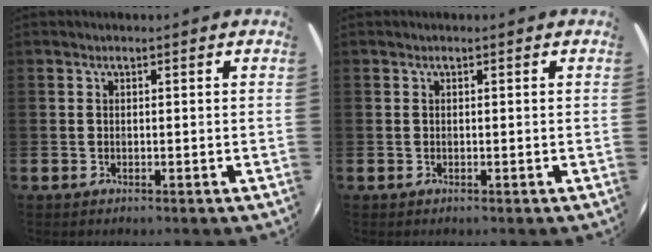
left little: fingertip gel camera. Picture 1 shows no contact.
{"total": 0.0}